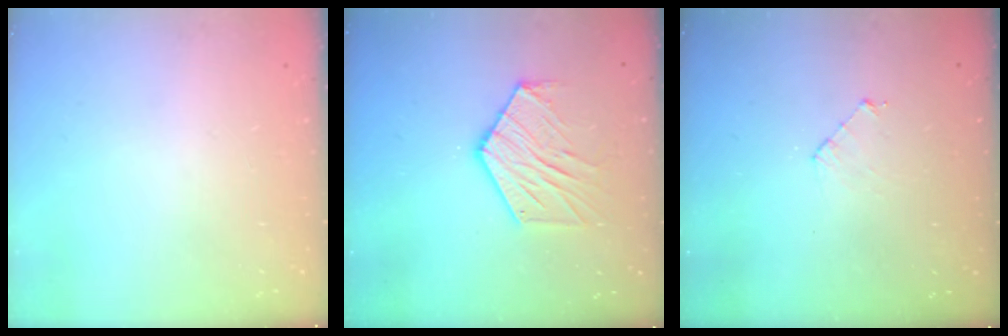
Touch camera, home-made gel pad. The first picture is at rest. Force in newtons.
{"total": 12.2, "press": 12.2, "slide": 1.0}
{"total": 4.1, "press": 4.1, "slide": 0.3}